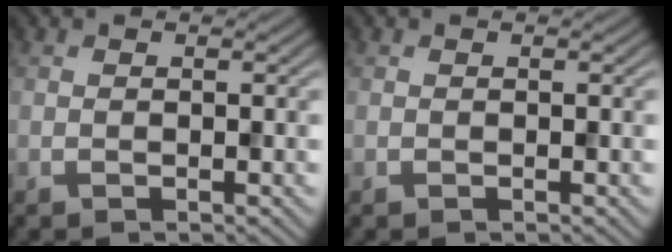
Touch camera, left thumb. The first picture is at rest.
{"total": 0.0}